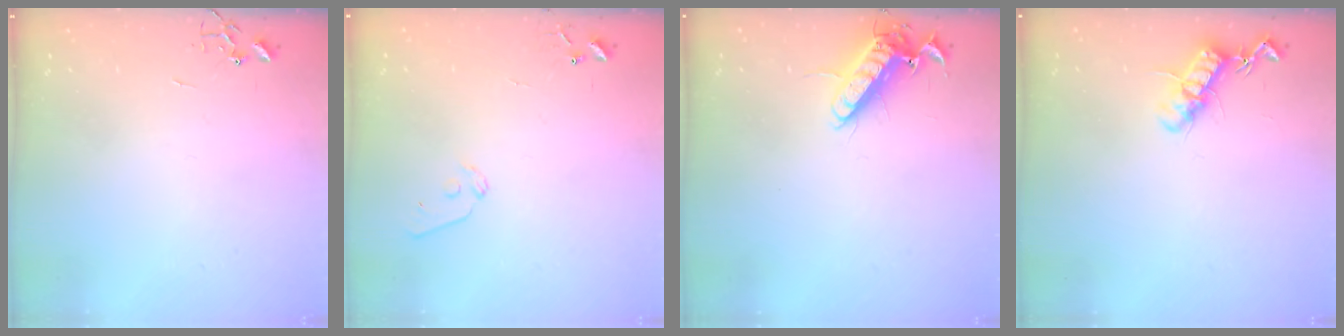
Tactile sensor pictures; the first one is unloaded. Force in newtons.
{"total": 7.2, "press": 7.2, "slide": 0.5}
{"total": 12.7, "press": 12.5, "slide": 2.1}
{"total": 12.5, "press": 12.5, "slide": 0.4}